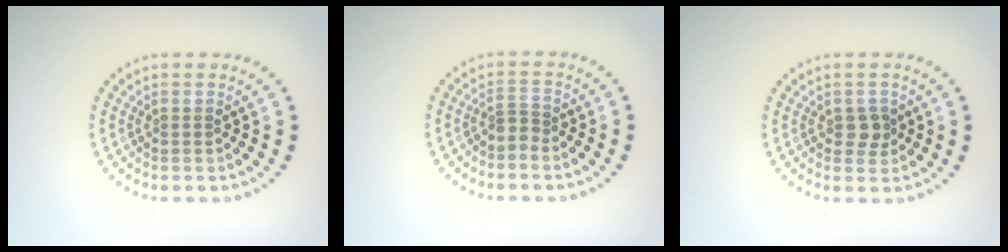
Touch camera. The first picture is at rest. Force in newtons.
{"total": 1.2, "press": 0.8, "slide": 0.9}
{"total": 1.5, "press": 1.5, "slide": 0.4}